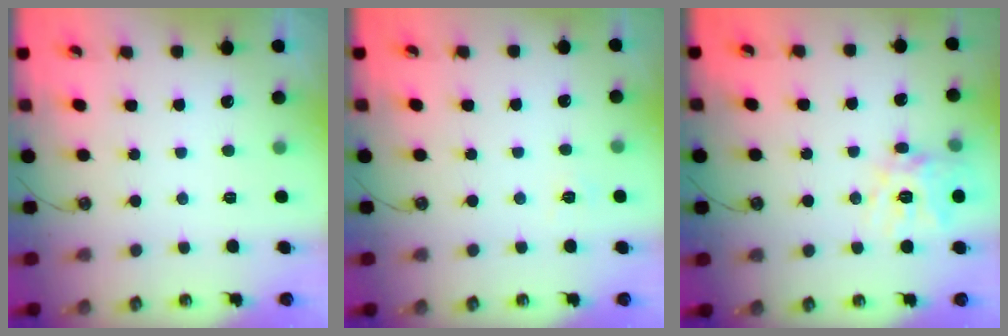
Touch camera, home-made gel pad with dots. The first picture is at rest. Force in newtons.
{"total": 3.8, "press": 3.8, "slide": 0.5}
{"total": 13.3, "press": 13.3, "slide": 1.2}